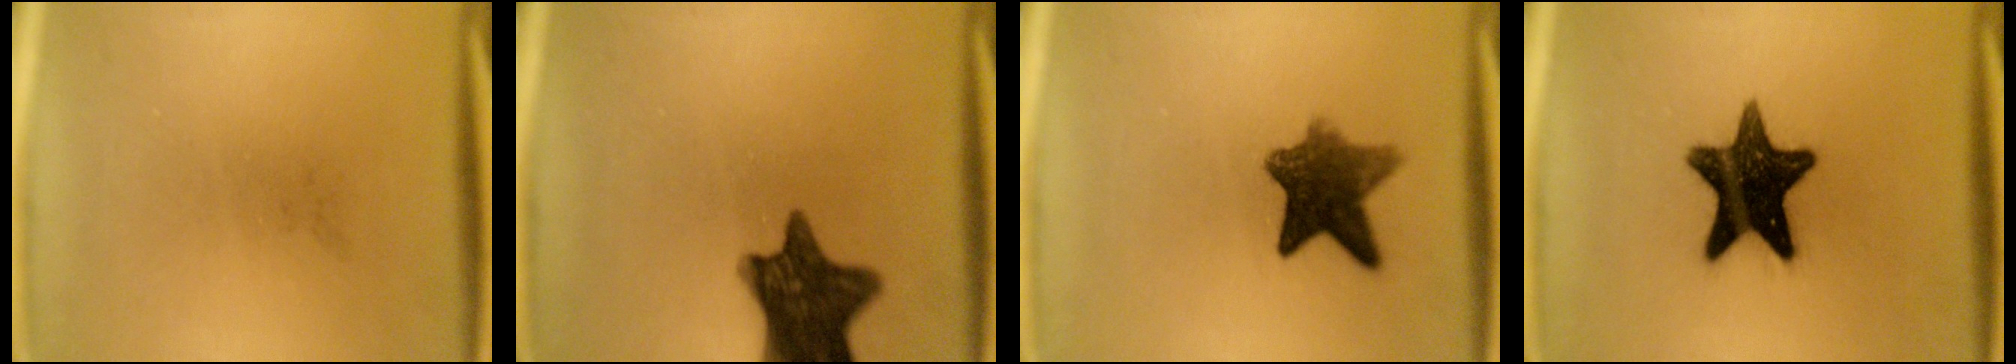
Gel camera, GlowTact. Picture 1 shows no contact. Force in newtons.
{"total": 12.3}
{"total": 8.2}
{"total": 15.1}